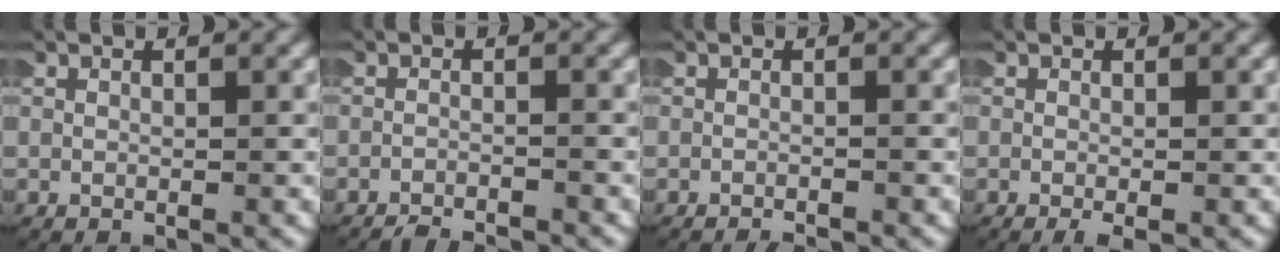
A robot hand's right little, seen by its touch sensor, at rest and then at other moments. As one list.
[{"total": 3.5, "force": [-3.5, 0.5, 0.2], "torque": [-0.006, -0.014, -0.053]}, {"total": 2.0, "force": [-1.9, 0.1, 0.1], "torque": [-0.006, -0.008, -0.029]}, {"total": 1.5, "force": [-1.0, 0.4, 1.0], "torque": [-0.019, -0.007, -0.013]}]